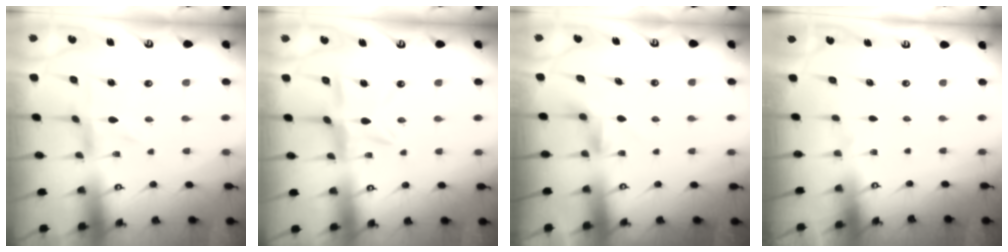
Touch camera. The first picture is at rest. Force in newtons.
{"total": 9.2, "press": 9.2, "slide": 0.8}
{"total": 4.0, "press": 3.9, "slide": 0.5}
{"total": 0.0}